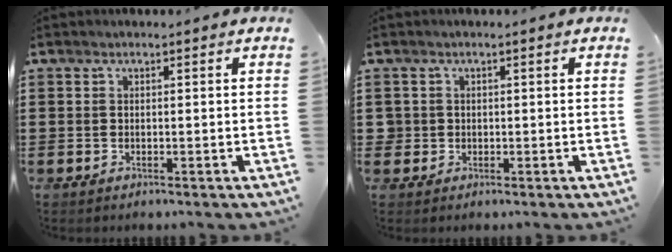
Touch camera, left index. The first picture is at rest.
{"total": 1.5, "force": [0.0, 1.5, 0.3], "torque": [-0.012, 0.006, -0.003]}